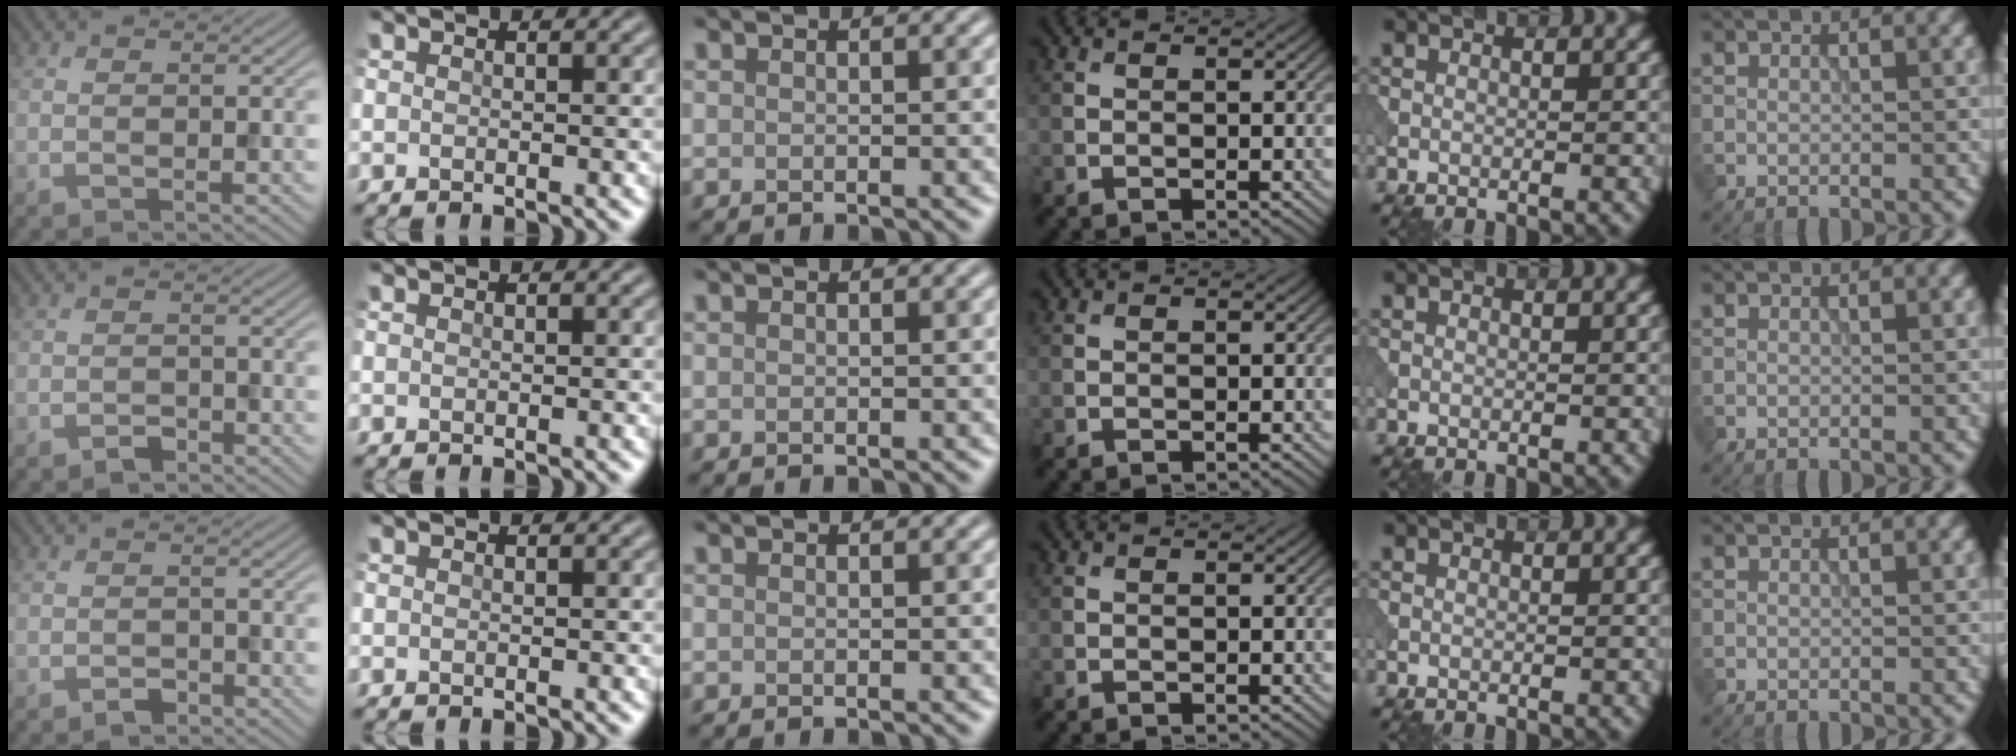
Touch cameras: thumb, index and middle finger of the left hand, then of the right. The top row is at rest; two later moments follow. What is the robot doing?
{"motion": "open", "object": "sandwich press"}